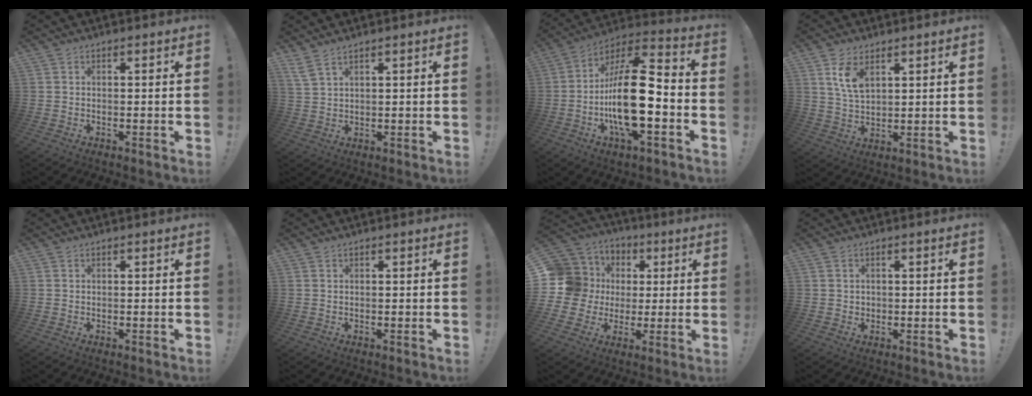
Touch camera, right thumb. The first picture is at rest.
{"total": 3.8, "force": [2.9, 0.8, 2.4], "torque": [-0.049, -0.011, 0.055]}
{"total": 22.4, "force": [-4.1, 8.1, 20.5], "torque": [-0.371, 0.019, -0.069]}
{"total": 7.7, "force": [4.0, 4.1, 5.2], "torque": [-0.093, -0.013, 0.074]}
{"total": 0.0}
{"total": 0.0}
{"total": 13.7, "force": [2.0, 12.8, 4.5], "torque": [-0.078, -0.010, 0.061]}
{"total": 1.2, "force": [0.3, 1.1, 0.3], "torque": [-0.003, 0.000, 0.004]}